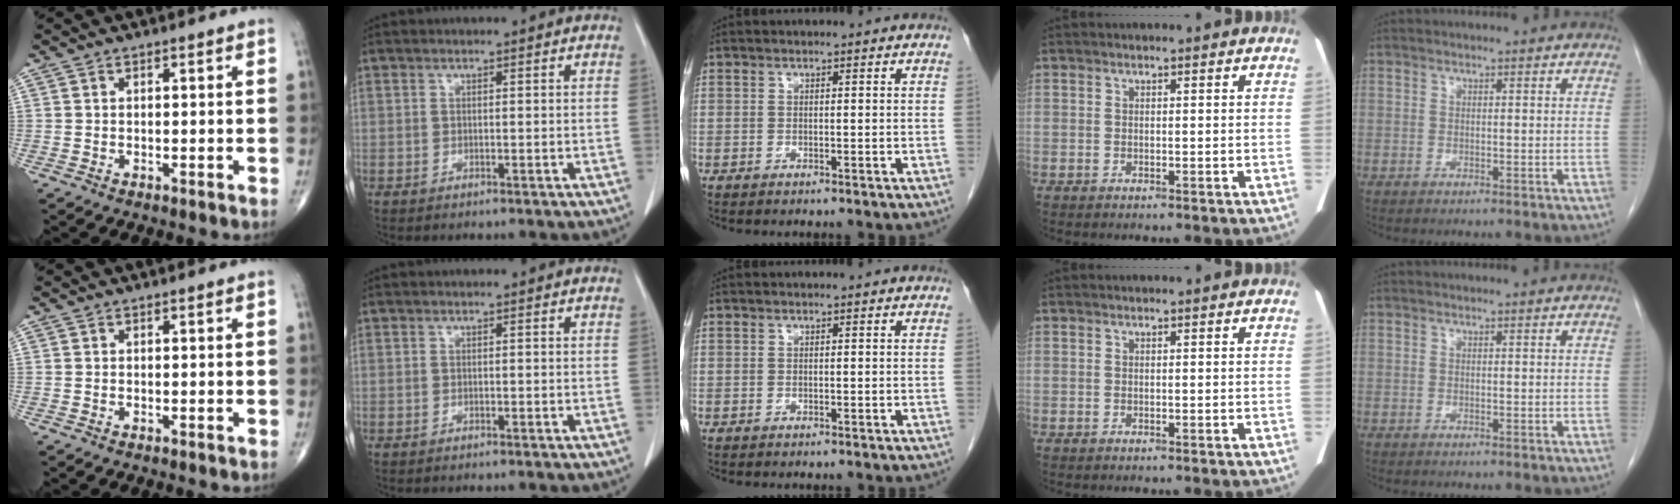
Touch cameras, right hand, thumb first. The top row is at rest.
{}